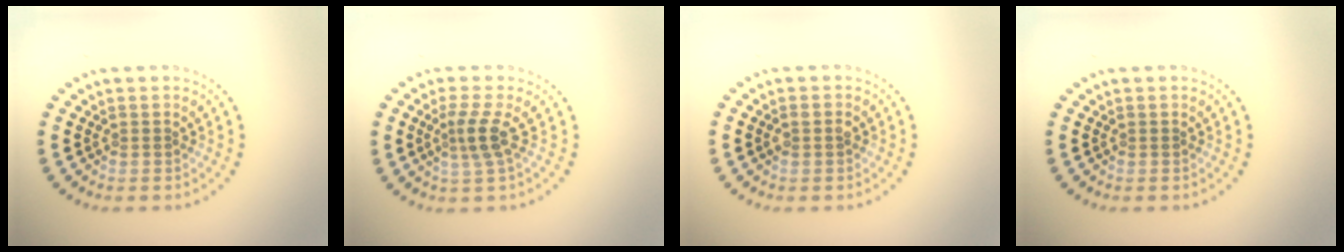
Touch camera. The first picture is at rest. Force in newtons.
{"total": 2.5, "press": 1.8, "slide": 1.7}
{"total": 1.1, "press": 1.0, "slide": 0.2}
{"total": 0.0}